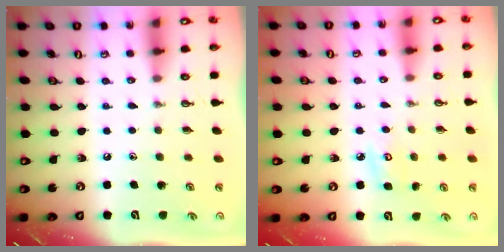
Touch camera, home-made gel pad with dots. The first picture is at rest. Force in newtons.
{"total": 4.8, "press": 4.8, "slide": 0.4}